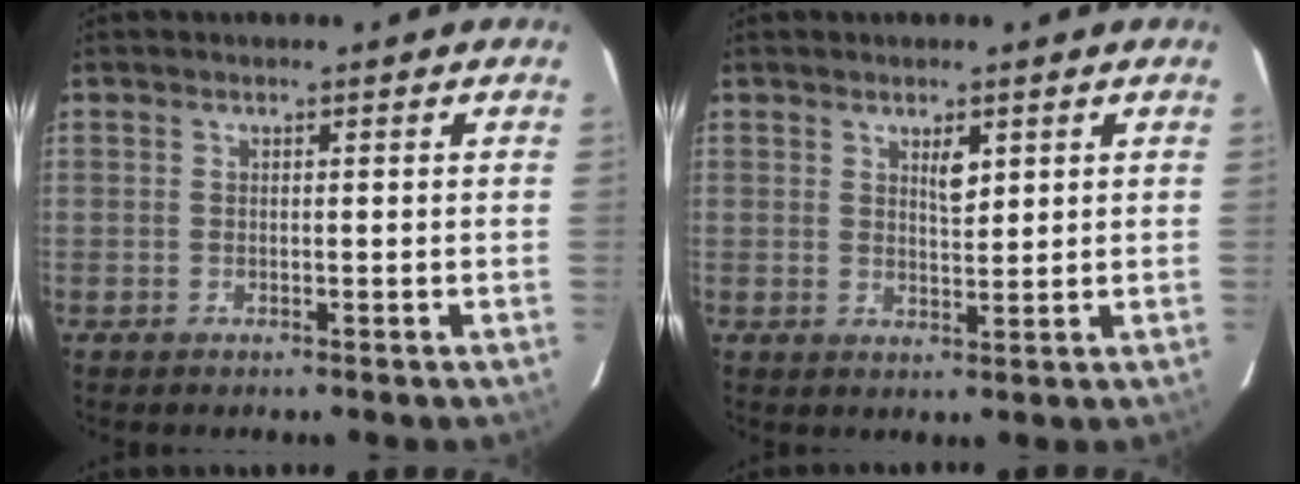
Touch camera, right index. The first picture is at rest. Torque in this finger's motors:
{"motor_torque": [0.12, 0.01, 0.02, 0.04]}